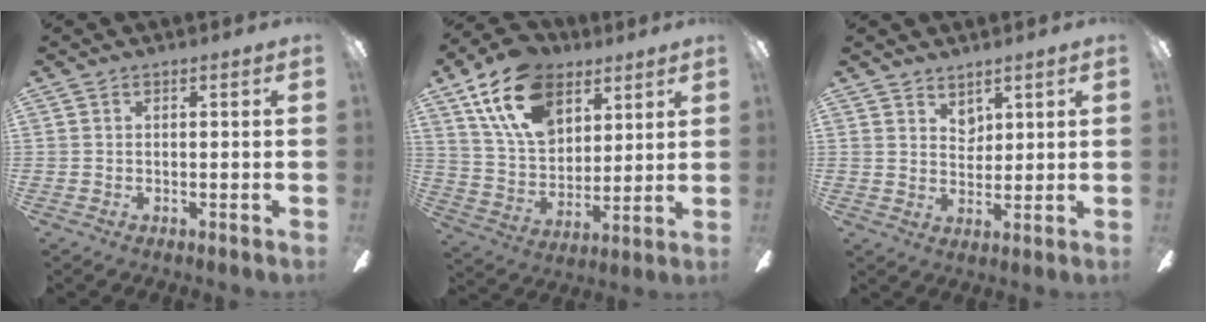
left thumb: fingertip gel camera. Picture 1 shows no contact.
{"total": 18.9, "force": [10.8, 11.7, 10.2], "torque": [-0.185, -0.028, 0.202]}
{"total": 4.3, "force": [3.4, 2.5, 0.7], "torque": [-0.006, -0.017, 0.062]}